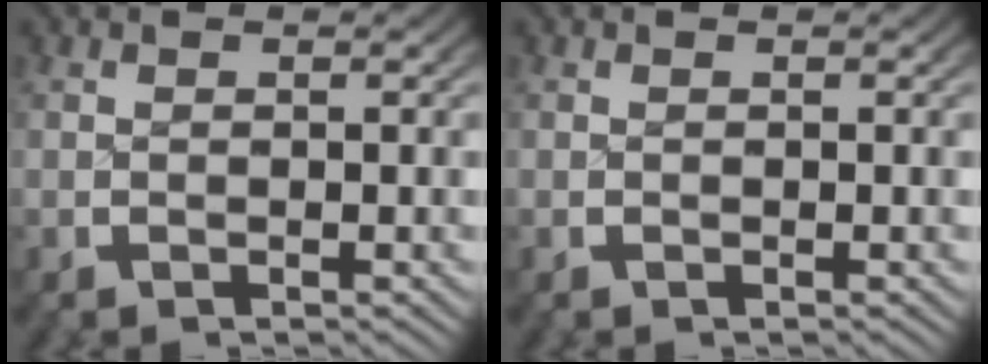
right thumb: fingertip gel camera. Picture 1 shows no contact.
{"total": 0.0}